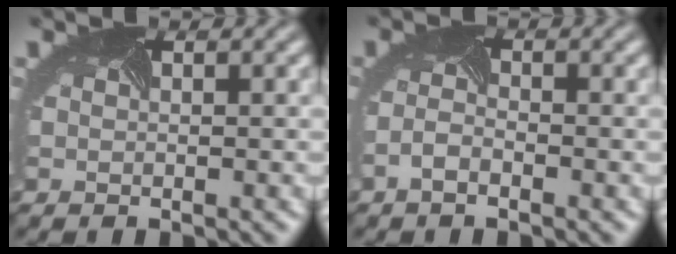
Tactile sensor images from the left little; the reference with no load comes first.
{"total": 1.5, "force": [-1.4, 0.0, 0.6], "torque": [-0.028, -0.008, -0.022]}